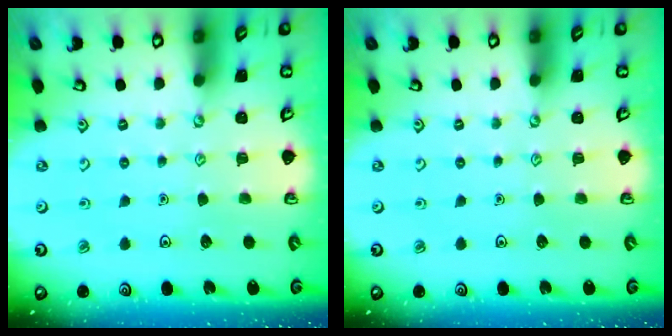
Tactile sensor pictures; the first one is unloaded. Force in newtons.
{"total": 0.0}